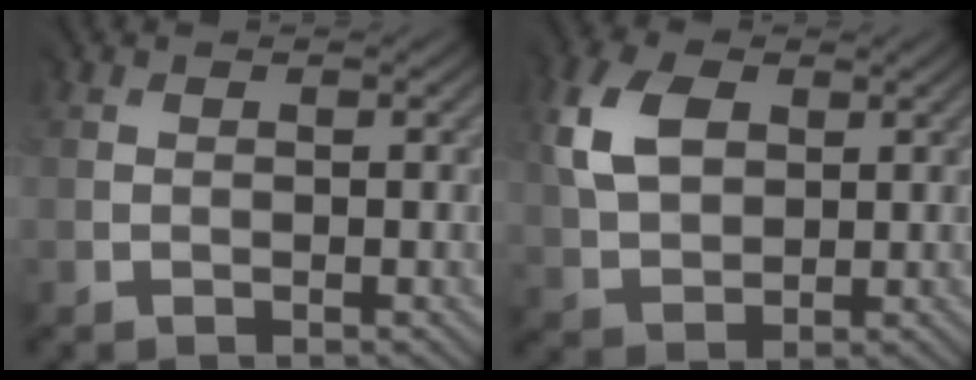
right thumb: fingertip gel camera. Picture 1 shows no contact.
{"total": 6.3, "force": [2.5, 4.3, 3.8], "torque": [-0.113, 0.013, 0.046]}